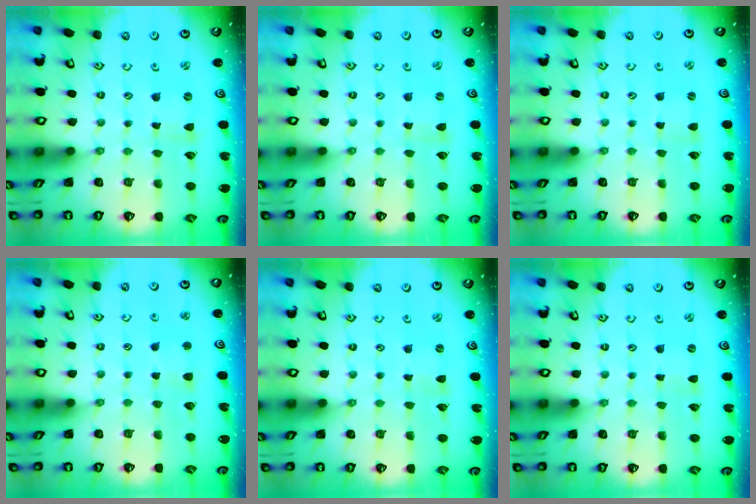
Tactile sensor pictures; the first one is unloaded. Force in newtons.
{"total": 0.0}
{"total": 1.4, "press": 1.4, "slide": 0.2}
{"total": 2.9, "press": 2.9, "slide": 0.3}
{"total": 0.0}
{"total": 0.0}